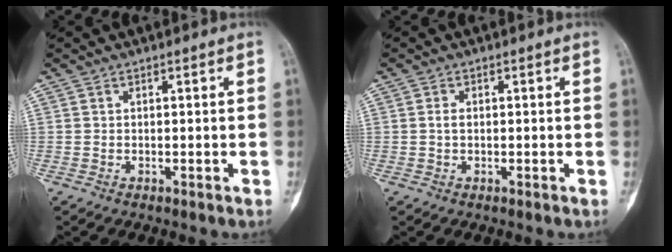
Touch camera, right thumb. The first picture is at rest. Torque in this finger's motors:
{"motor_torque": [0.10, 0.08, 0.05, -0.14, -0.02]}